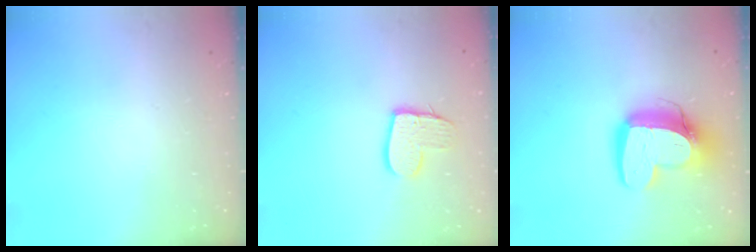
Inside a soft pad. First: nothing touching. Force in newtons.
{"total": 10.7, "press": 10.6, "slide": 0.8}
{"total": 15.5, "press": 15.4, "slide": 1.8}